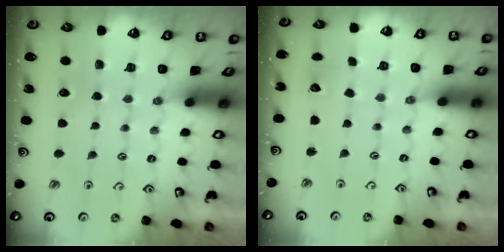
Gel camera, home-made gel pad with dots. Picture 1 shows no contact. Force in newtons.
{"total": 3.1, "press": 3.1, "slide": 0.2}